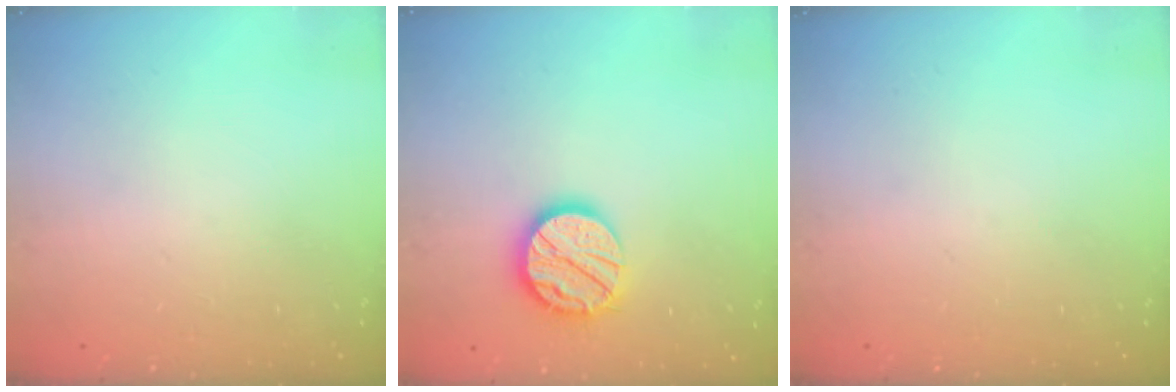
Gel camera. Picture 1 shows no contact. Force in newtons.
{"total": 14.4, "press": 14.4, "slide": 1.1}
{"total": 0.0}